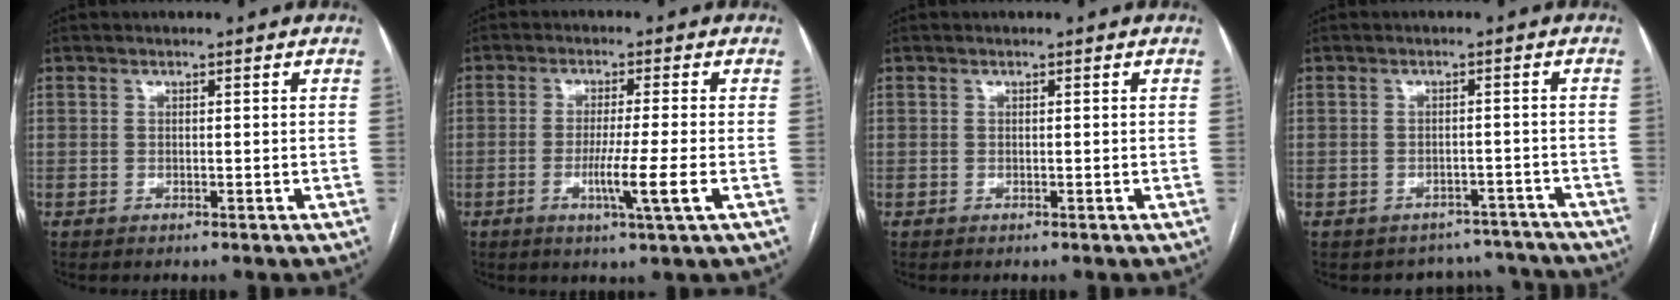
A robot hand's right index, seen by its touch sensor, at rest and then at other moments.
{"total": 6.5, "force": [-1.8, -1.1, 6.1], "torque": [-0.109, -0.018, -0.036]}
{"total": 0.0}
{"total": 6.5, "force": [-5.7, 3.1, -0.8], "torque": [0.027, 0.030, -0.061]}